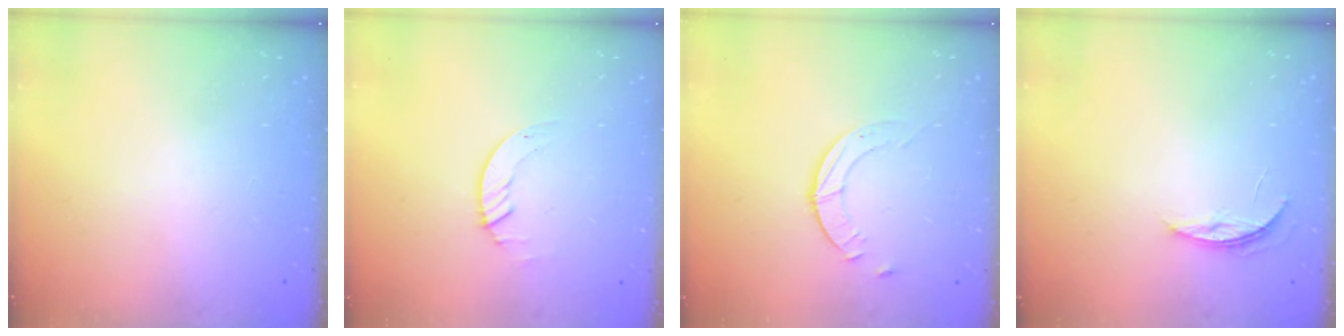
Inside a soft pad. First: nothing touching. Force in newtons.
{"total": 1.4, "press": 1.4, "slide": 0.2}
{"total": 2.3, "press": 2.3, "slide": 0.3}
{"total": 3.9, "press": 3.9, "slide": 0.4}